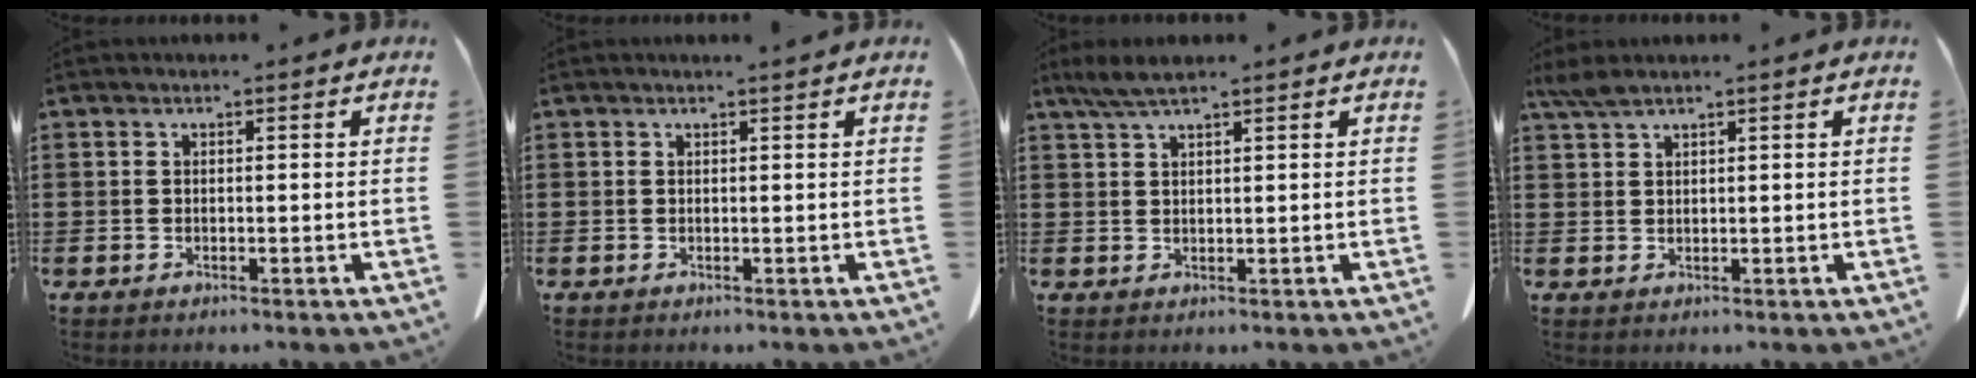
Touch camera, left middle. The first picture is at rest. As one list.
[{"total": 0.5, "force": [0.5, -0.1, 0.2], "torque": [-0.004, -0.002, 0.010]}, {"total": 3.4, "force": [2.4, 0.4, 2.3], "torque": [-0.050, 0.001, 0.047]}, {"total": 2.1, "force": [1.7, 0.4, 1.2], "torque": [-0.028, -0.001, 0.033]}]